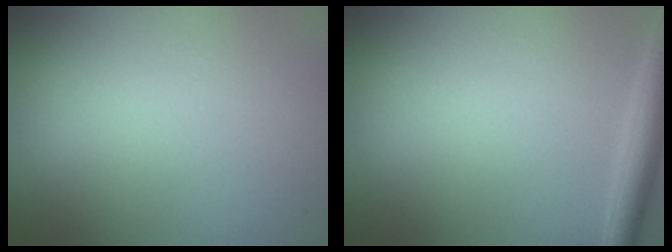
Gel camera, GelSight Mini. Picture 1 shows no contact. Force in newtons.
{"total": 3.0, "press": 3.0, "slide": 0.2}